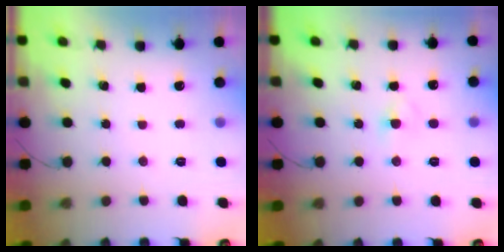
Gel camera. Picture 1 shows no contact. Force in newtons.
{"total": 2.5, "press": 2.4, "slide": 0.6}